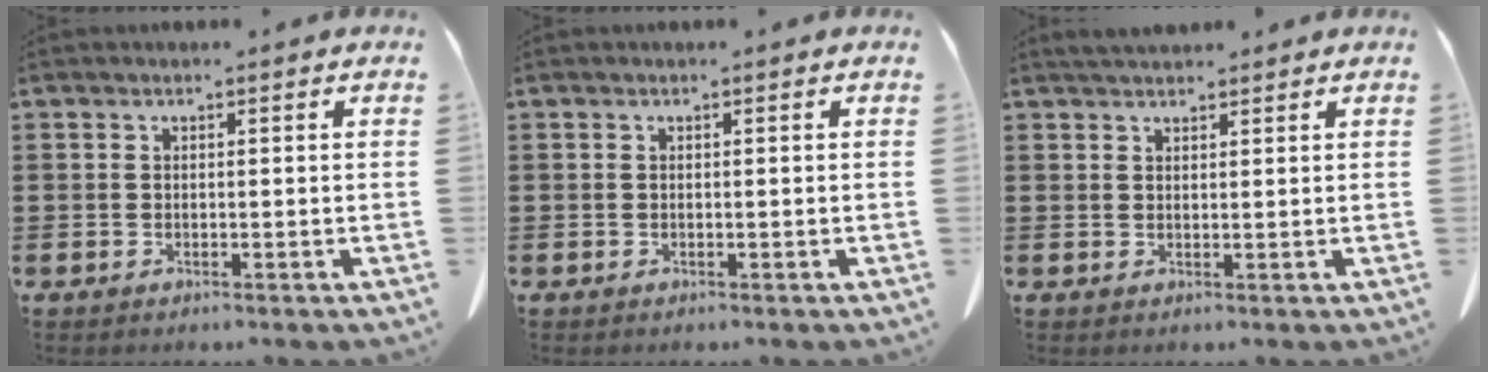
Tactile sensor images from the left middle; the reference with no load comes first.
{"total": 0.0}
{"total": 2.2, "force": [2.1, 0.5, 0.6], "torque": [-0.017, -0.002, 0.041]}